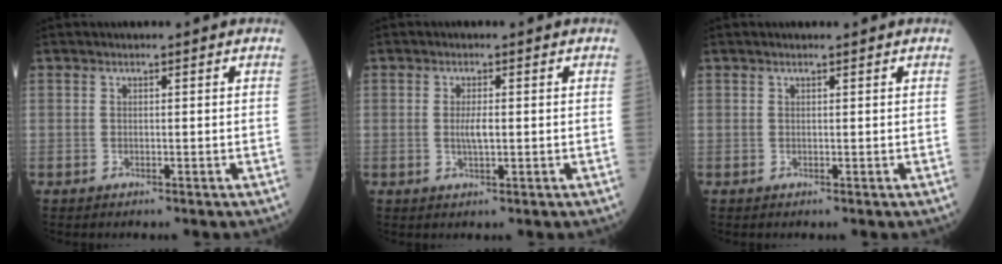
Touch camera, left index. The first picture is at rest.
{"total": 2.3, "force": [0.0, 0.5, 2.3], "torque": [-0.048, -0.001, 0.001]}
{"total": 0.7, "force": [0.5, 0.0, 0.4], "torque": [-0.010, 0.004, 0.009]}